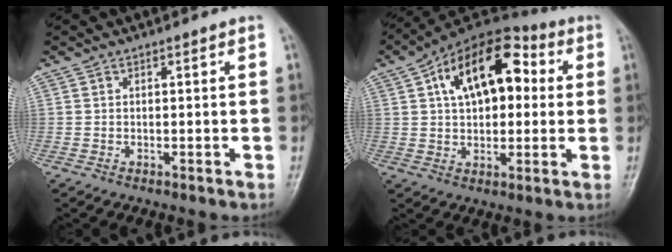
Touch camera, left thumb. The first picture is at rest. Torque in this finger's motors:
{"motor_torque": [0.14, 0.96, 0.74, 0.21, 0.33]}